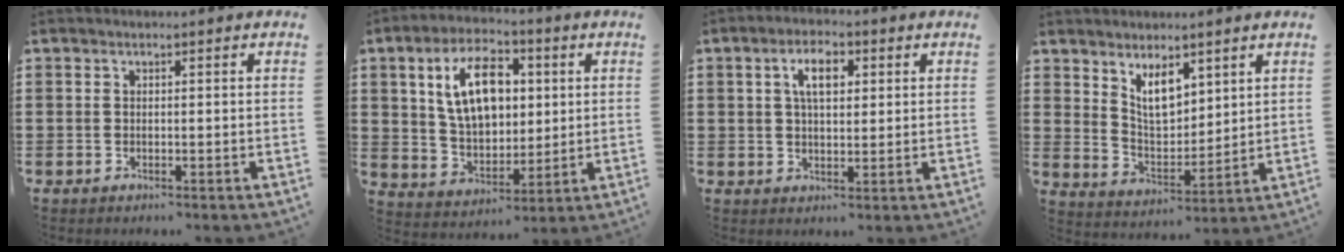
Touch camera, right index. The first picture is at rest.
{"total": 11.9, "force": [3.2, 6.9, 9.1], "torque": [-0.178, 0.018, 0.055]}
{"total": 5.0, "force": [1.5, 2.4, 4.1], "torque": [-0.082, 0.009, 0.022]}
{"total": 6.5, "force": [4.0, 3.2, 4.1], "torque": [-0.085, -0.007, 0.073]}